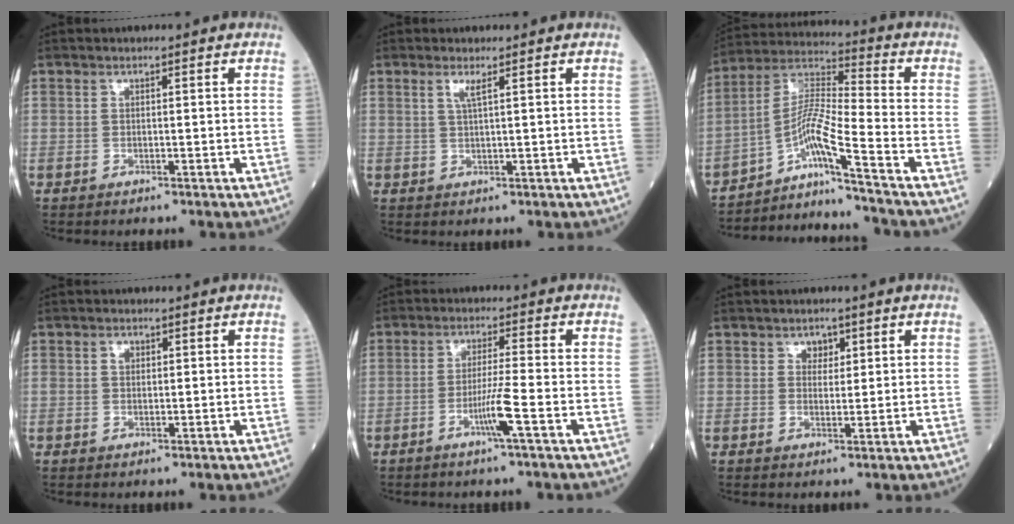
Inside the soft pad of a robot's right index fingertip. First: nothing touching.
{"total": 1.7, "force": [0.8, -0.2, 1.4], "torque": [-0.033, -0.001, 0.017]}
{"total": 10.4, "force": [-7.1, -1.9, 7.3], "torque": [-0.150, 0.010, -0.129]}
{"total": 1.4, "force": [0.6, 1.1, 0.8], "torque": [-0.015, 0.003, 0.010]}
{"total": 4.8, "force": [-2.0, -1.0, 4.2], "torque": [-0.081, -0.009, -0.041]}
{"total": 2.1, "force": [1.1, 1.5, 0.9], "torque": [-0.007, 0.000, 0.016]}